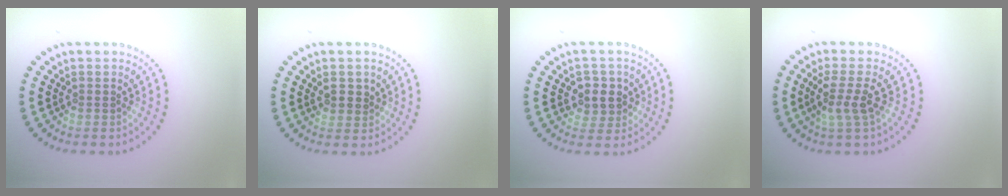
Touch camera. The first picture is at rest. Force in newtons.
{"total": 1.4, "press": 1.2, "slide": 0.7}
{"total": 2.8, "press": 2.6, "slide": 0.9}
{"total": 2.6, "press": 2.0, "slide": 1.7}